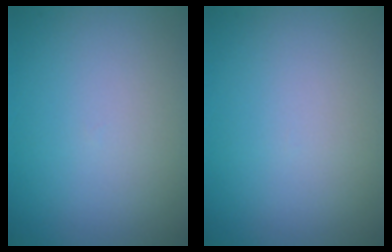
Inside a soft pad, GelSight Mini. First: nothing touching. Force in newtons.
{"total": 0.0}